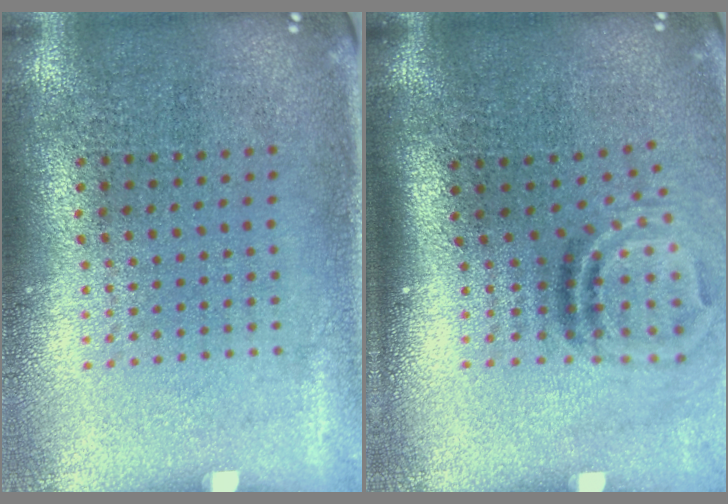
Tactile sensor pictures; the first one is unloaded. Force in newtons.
{"total": 1.9, "press": 1.1, "slide": 1.5}